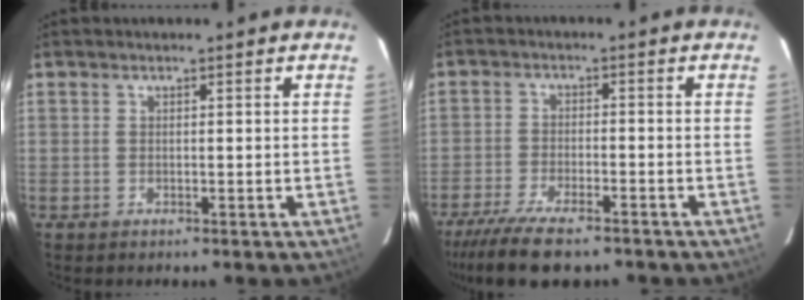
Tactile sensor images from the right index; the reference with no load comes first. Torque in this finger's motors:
{"motor_torque": [1.15, -0.99, 0.52, 0.12]}